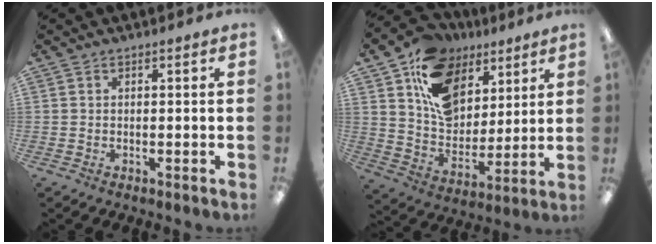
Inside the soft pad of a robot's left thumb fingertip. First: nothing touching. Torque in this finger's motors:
{"motor_torque": [0.04, 0.39, 1.16, -1.56, -0.04]}